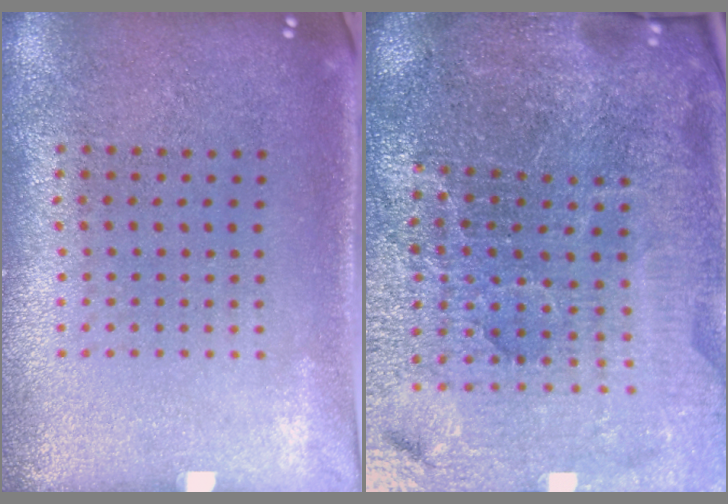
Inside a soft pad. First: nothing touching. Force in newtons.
{"total": 5.7, "press": 5.2, "slide": 2.2}